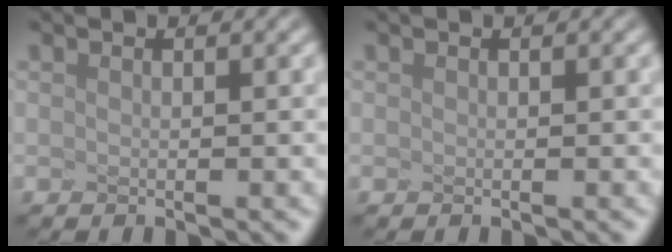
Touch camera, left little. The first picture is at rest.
{"total": 0.0}